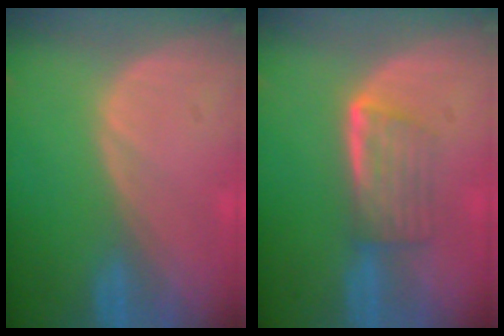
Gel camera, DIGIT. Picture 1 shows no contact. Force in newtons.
{"total": 5.8, "press": 4.9, "slide": 3.0}